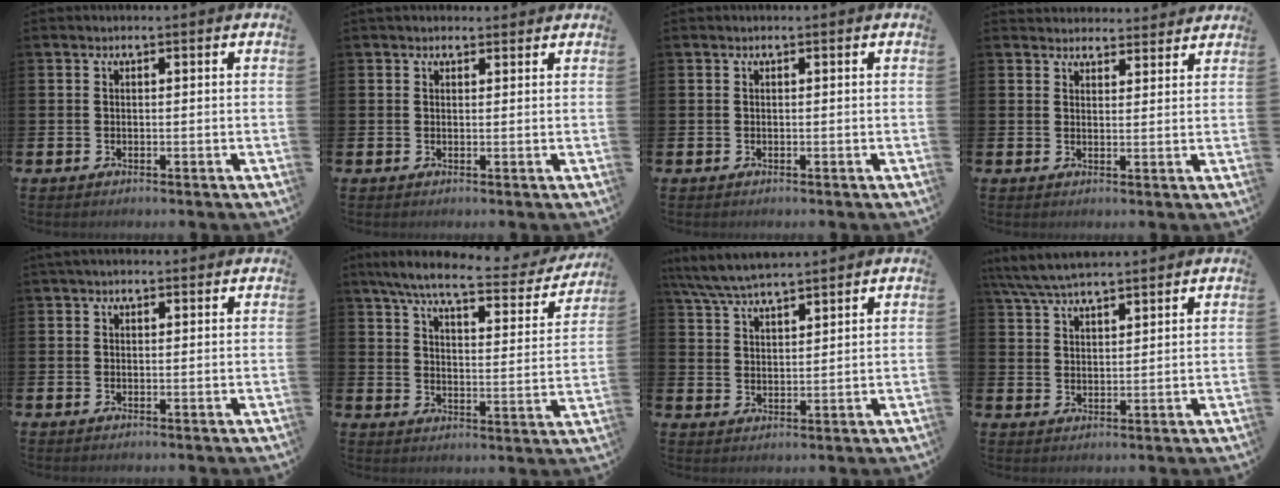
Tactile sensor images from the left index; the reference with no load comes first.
{"total": 1.0, "force": [0.8, 0.6, 0.0], "torque": [0.006, 0.003, 0.014]}
{"total": 0.0}
{"total": 3.0, "force": [2.9, 0.7, -0.5], "torque": [0.010, -0.020, 0.052]}
{"total": 1.1, "force": [0.9, 0.5, 0.4], "torque": [-0.001, 0.003, 0.015]}
{"total": 7.9, "force": [6.8, 1.1, 3.8], "torque": [-0.092, -0.043, 0.111]}
{"total": 5.9, "force": [5.7, 0.6, 1.5], "torque": [-0.055, -0.023, 0.106]}
{"total": 5.8, "force": [5.5, 0.9, 1.6], "torque": [-0.056, -0.017, 0.104]}